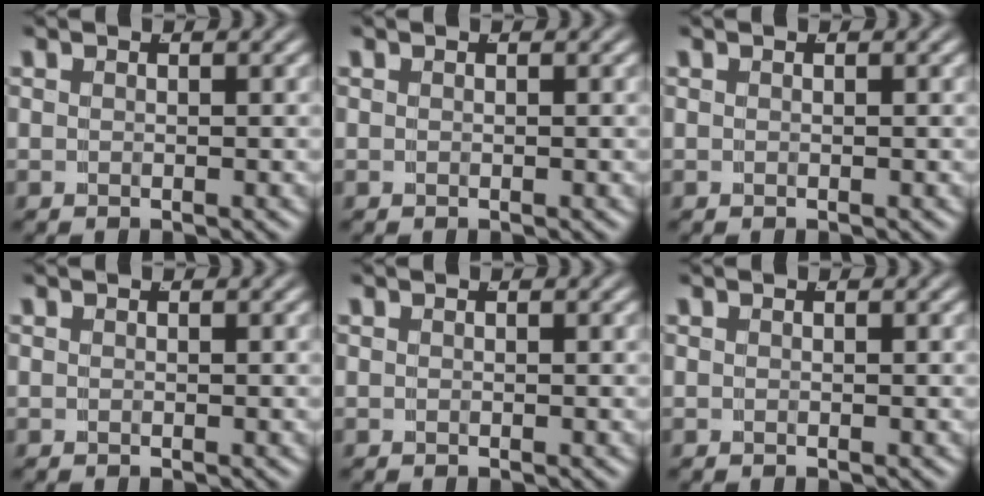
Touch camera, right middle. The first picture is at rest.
{"total": 0.0}
{"total": 0.0}
{"total": 0.0}
{"total": 0.0}
{"total": 0.0}